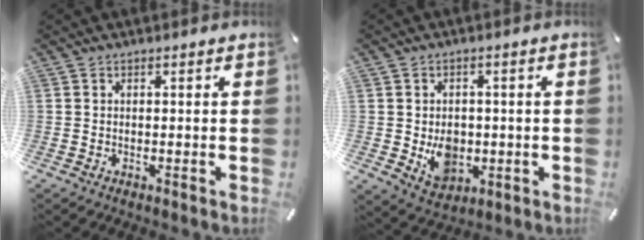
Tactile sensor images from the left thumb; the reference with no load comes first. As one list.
[{"total": 7.6, "force": [-1.0, 6.4, 4.0], "torque": [-0.045, 0.005, -0.011]}]